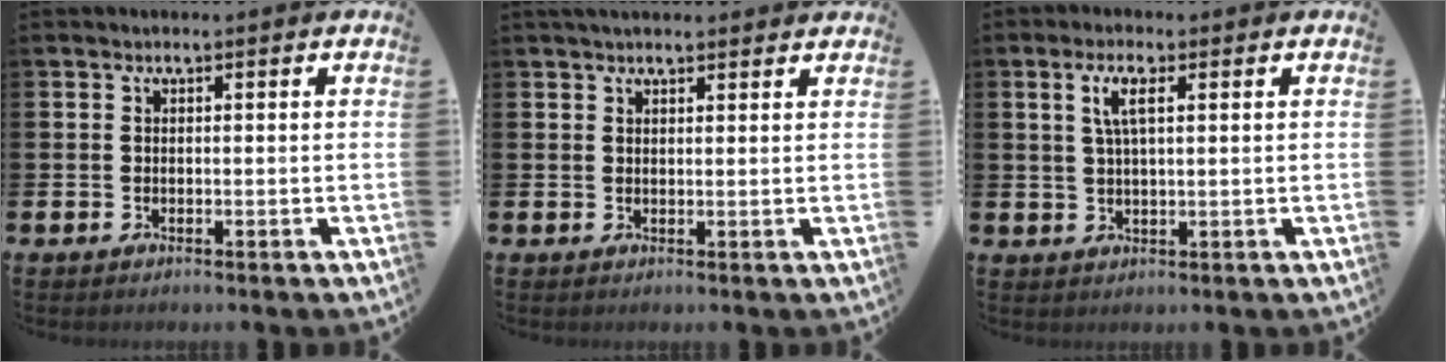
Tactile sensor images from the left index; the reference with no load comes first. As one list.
[{"total": 1.8, "force": [1.7, 0.4, 0.6], "torque": [-0.003, -0.006, 0.028]}, {"total": 4.0, "force": [1.8, 1.1, 3.4], "torque": [-0.060, 0.005, 0.025]}]